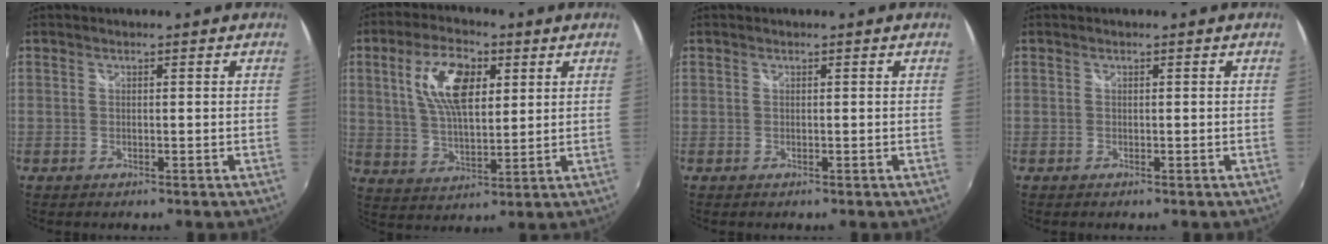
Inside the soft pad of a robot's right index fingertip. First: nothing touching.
{"total": 12.0, "force": [4.0, 5.6, 9.8], "torque": [-0.190, 0.015, 0.076]}
{"total": 0.0}
{"total": 0.0}